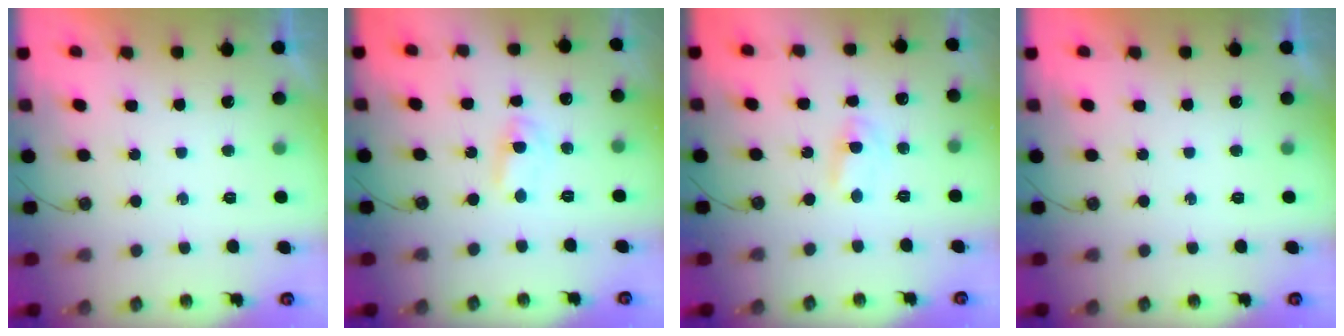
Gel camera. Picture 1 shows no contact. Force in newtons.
{"total": 1.7, "press": 1.7, "slide": 0.2}
{"total": 1.8, "press": 1.8, "slide": 0.3}
{"total": 0.0}